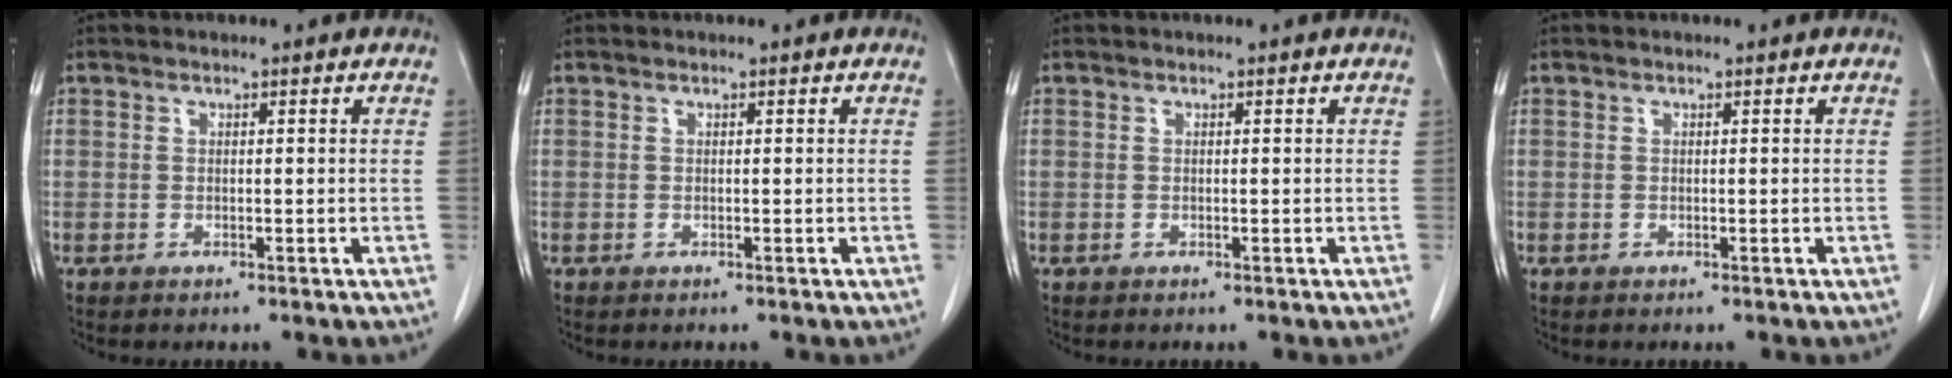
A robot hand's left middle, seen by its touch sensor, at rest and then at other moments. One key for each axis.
{"total": 0.0}
{"total": 0.0}
{"total": 0.0}